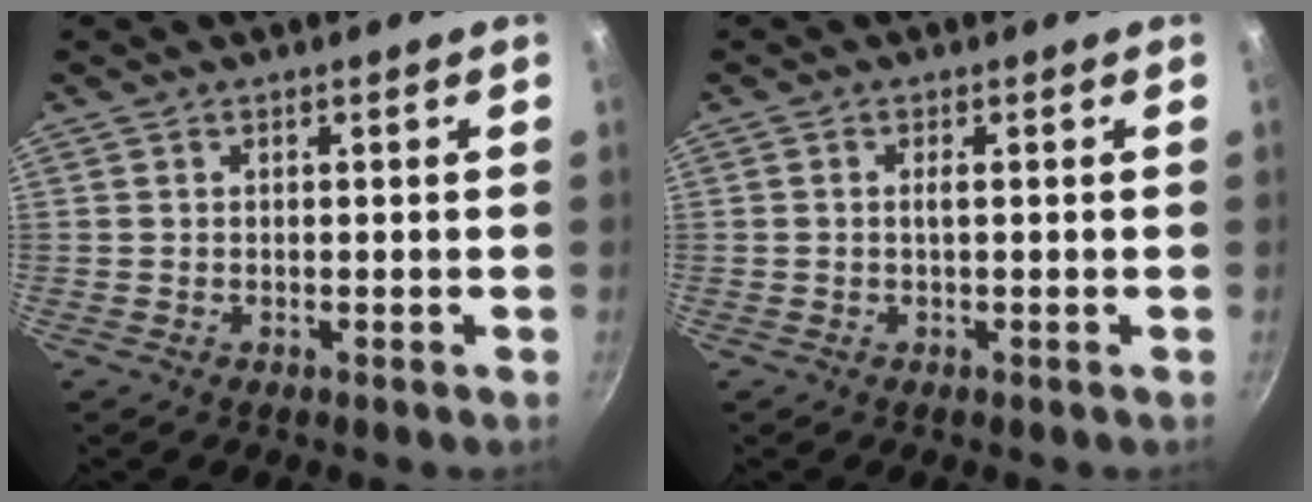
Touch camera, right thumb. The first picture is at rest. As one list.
[{"total": 1.0, "force": [0.0, 0.2, 1.0], "torque": [-0.023, 0.002, 0.000]}]